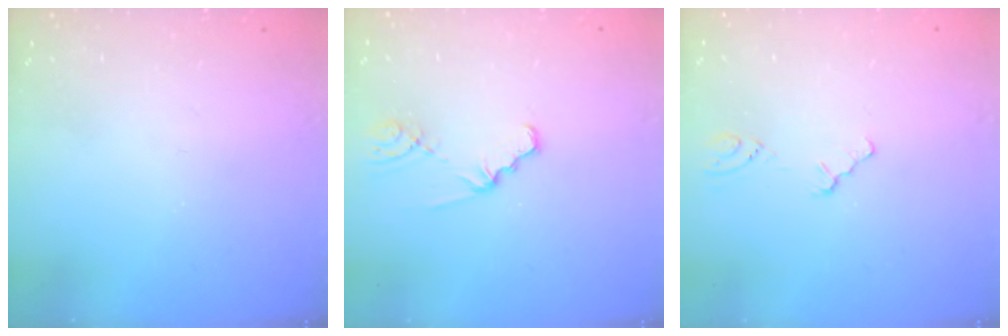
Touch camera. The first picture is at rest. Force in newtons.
{"total": 1.9, "press": 1.9, "slide": 0.3}
{"total": 1.3, "press": 1.3, "slide": 0.3}